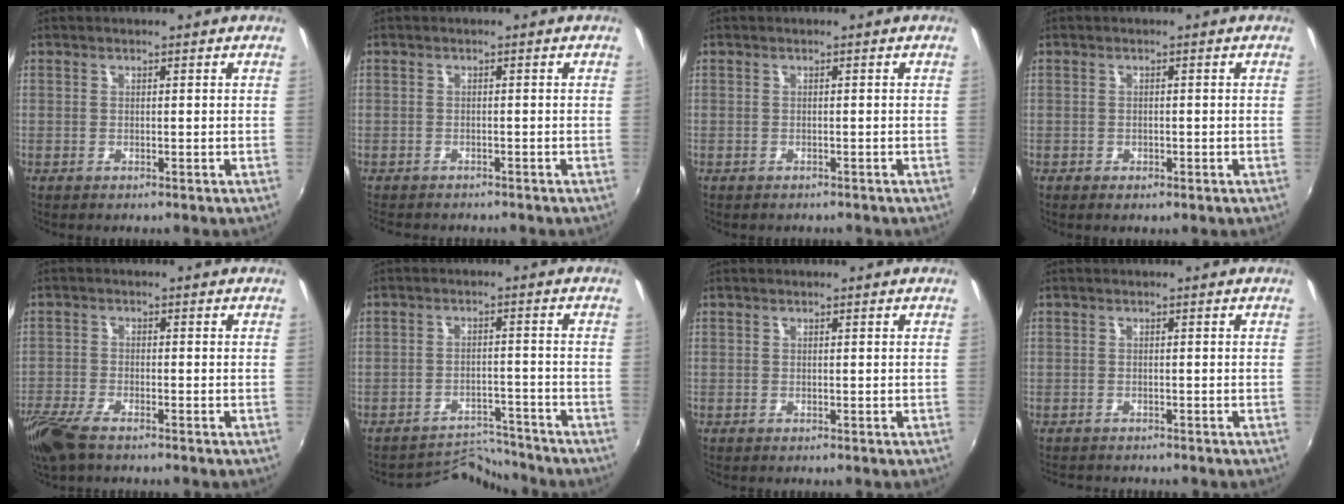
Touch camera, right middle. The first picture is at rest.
{"total": 3.6, "force": [-3.2, 1.4, 0.9], "torque": [-0.030, -0.009, -0.052]}
{"total": 1.0, "force": [-0.9, 0.3, 0.3], "torque": [-0.011, -0.002, -0.010]}
{"total": 1.3, "force": [-0.8, 0.8, 0.6], "torque": [-0.013, -0.005, -0.013]}
{"total": 9.0, "force": [-6.6, 2.6, 5.5], "torque": [-0.142, -0.036, -0.129]}
{"total": 6.2, "force": [-6.0, 0.2, -1.3], "torque": [0.005, 0.015, -0.095]}
{"total": 0.0}
{"total": 2.2, "force": [-2.0, 0.9, 0.3], "torque": [-0.015, -0.005, -0.036]}